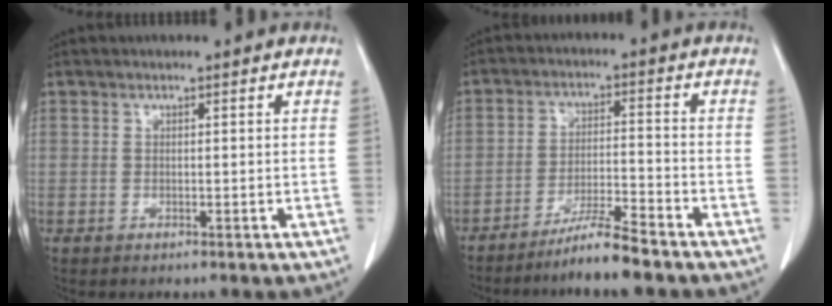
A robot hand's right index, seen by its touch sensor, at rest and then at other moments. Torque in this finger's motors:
{"motor_torque": [0.30, -0.29, 0.24, 0.07]}